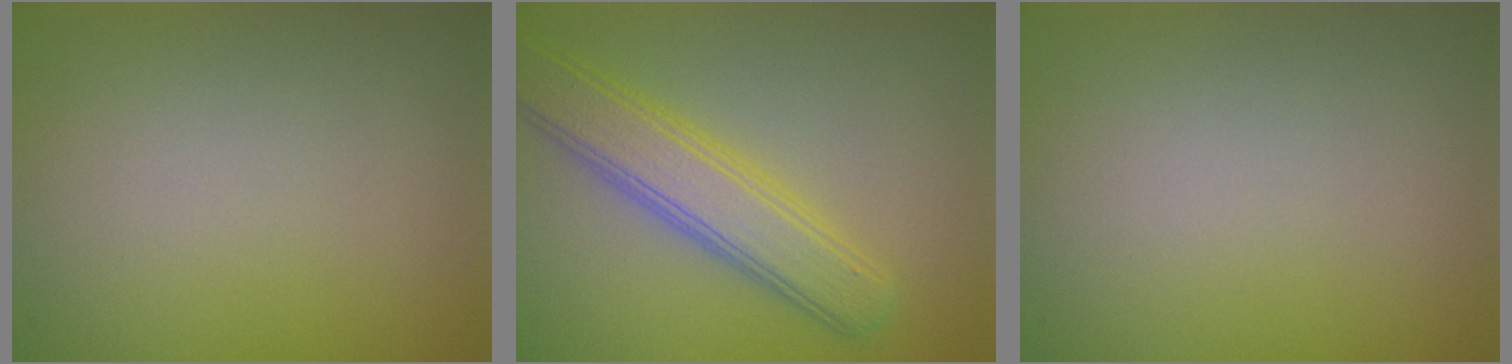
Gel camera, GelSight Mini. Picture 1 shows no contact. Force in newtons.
{"total": 5.0, "press": 5.0, "slide": 0.2}
{"total": 0.0}